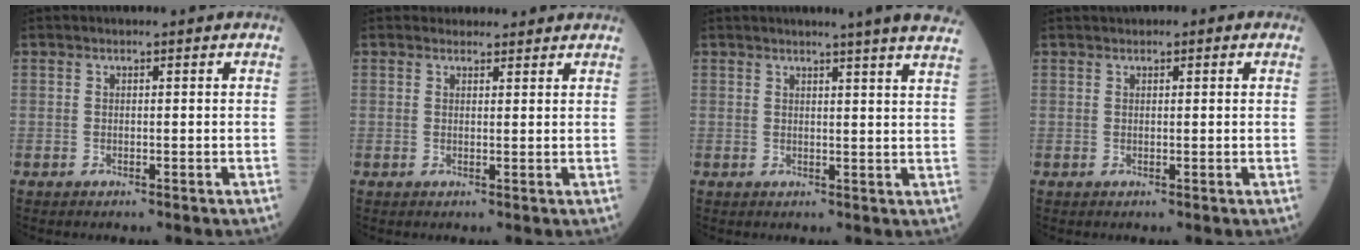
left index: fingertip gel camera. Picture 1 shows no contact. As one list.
[{"total": 3.5, "force": [3.3, 1.1, 0.3], "torque": [-0.004, 0.014, 0.038]}, {"total": 10.2, "force": [9.1, -1.2, 4.5], "torque": [-0.054, -0.030, 0.079]}, {"total": 1.7, "force": [1.0, 0.7, 1.1], "torque": [-0.019, 0.018, 0.013]}]